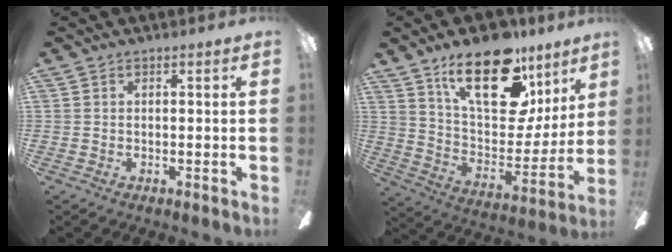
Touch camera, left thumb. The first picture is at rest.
{"total": 24.9, "force": [14.6, 12.0, 16.2], "torque": [-0.240, -0.079, 0.255]}